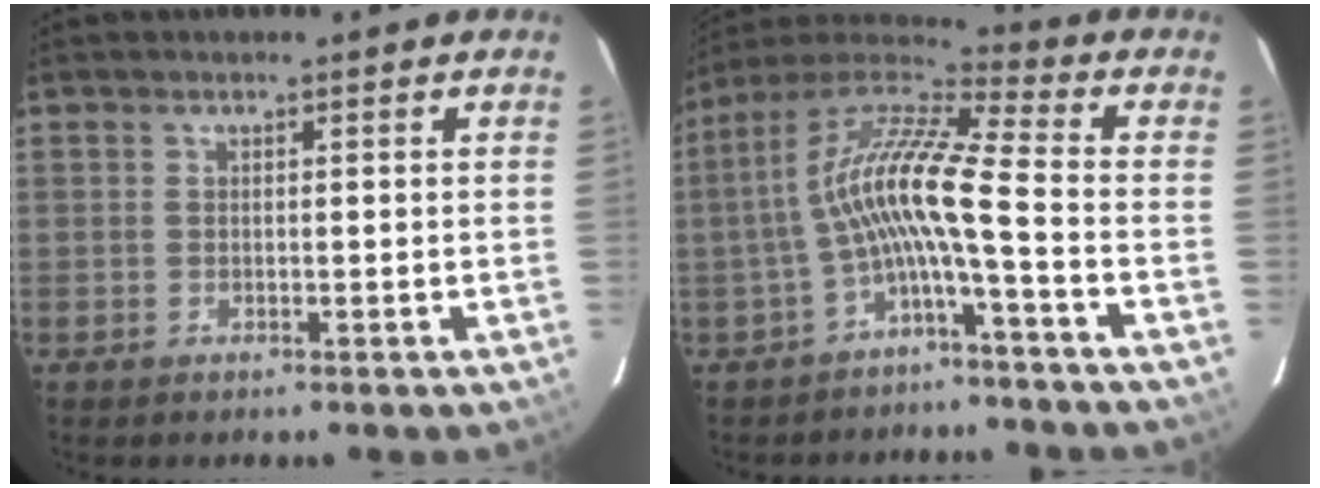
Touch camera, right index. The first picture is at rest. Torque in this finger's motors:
{"motor_torque": [1.23, -0.91, 0.97, 0.21]}